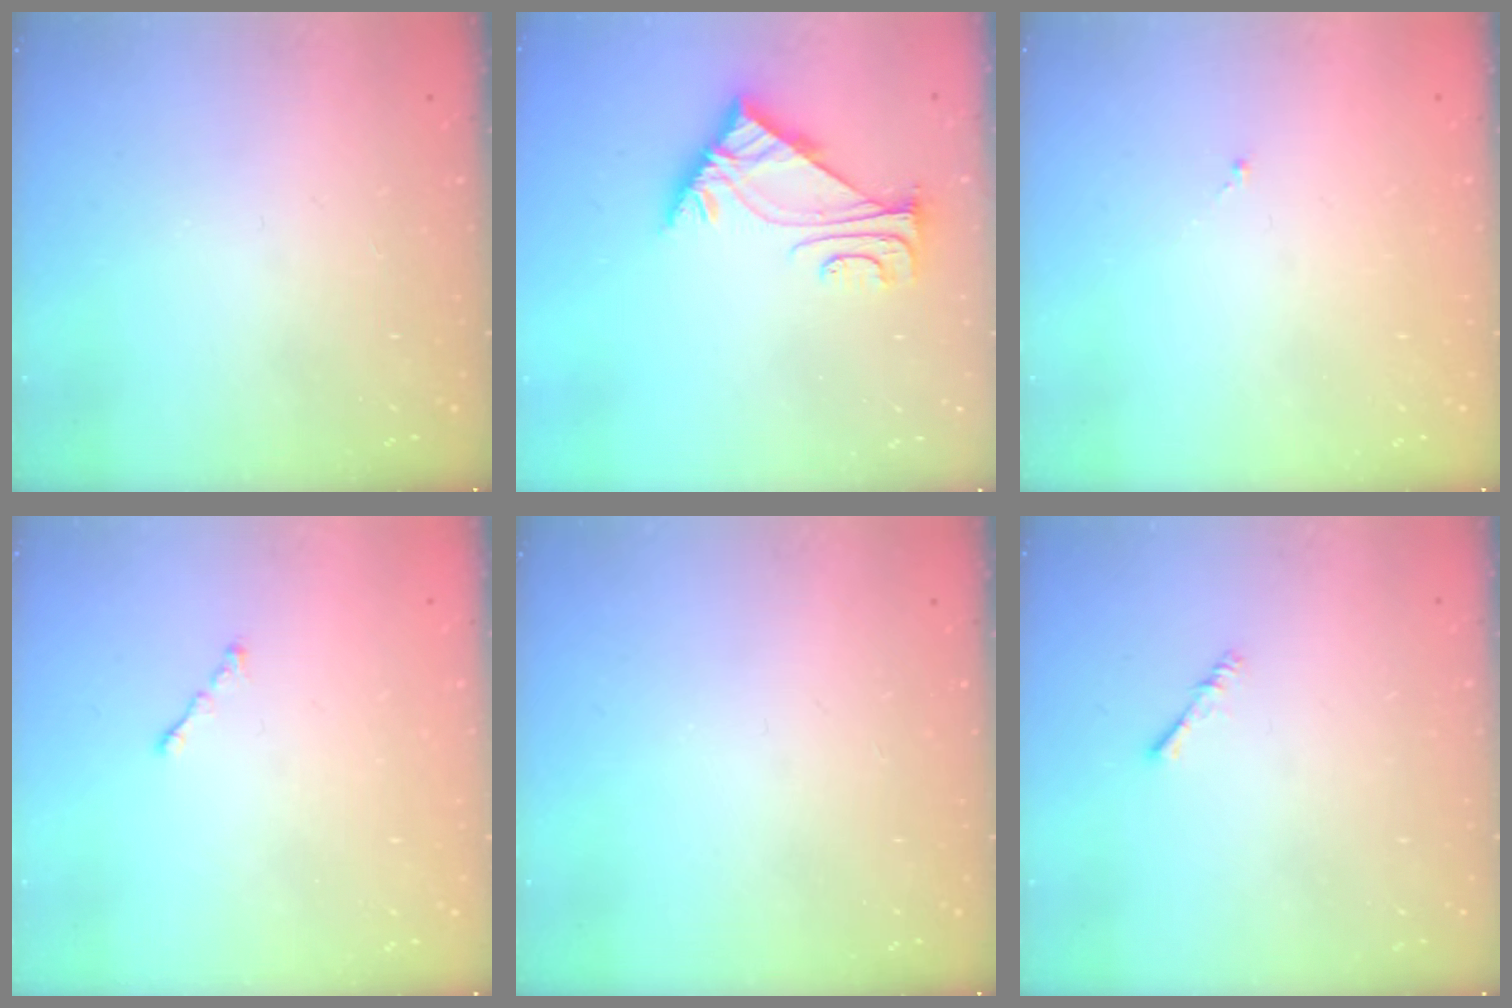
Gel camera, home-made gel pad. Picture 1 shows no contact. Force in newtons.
{"total": 5.9, "press": 5.8, "slide": 1.0}
{"total": 0.0}
{"total": 0.7, "press": 0.5, "slide": 0.5}
{"total": 0.0}
{"total": 1.4, "press": 1.4, "slide": 0.4}